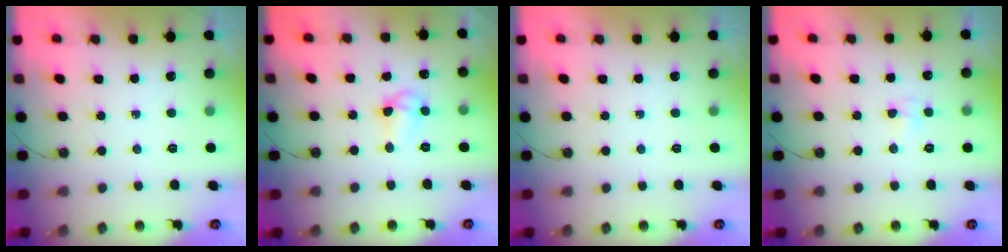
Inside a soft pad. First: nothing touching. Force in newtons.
{"total": 7.1, "press": 7.1, "slide": 0.7}
{"total": 0.0}
{"total": 3.5, "press": 3.5, "slide": 0.6}